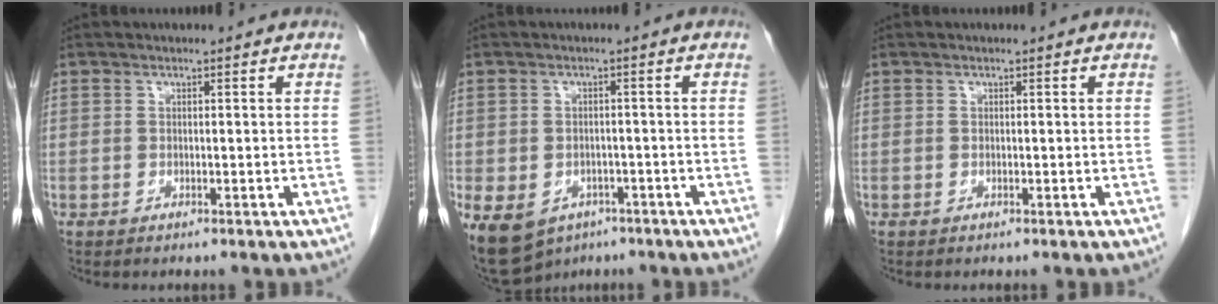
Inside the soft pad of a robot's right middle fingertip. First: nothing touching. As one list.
[{"total": 15.7, "force": [-8.2, 11.6, 6.5], "torque": [-0.192, -0.008, -0.107]}, {"total": 0.0}]